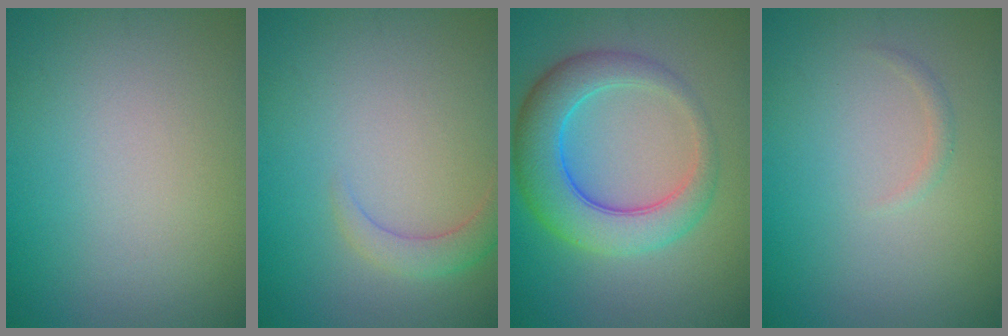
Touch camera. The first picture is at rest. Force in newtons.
{"total": 2.1, "press": 2.1, "slide": 0.2}
{"total": 6.6, "press": 6.6, "slide": 0.2}
{"total": 0.6, "press": 0.6, "slide": 0.0}